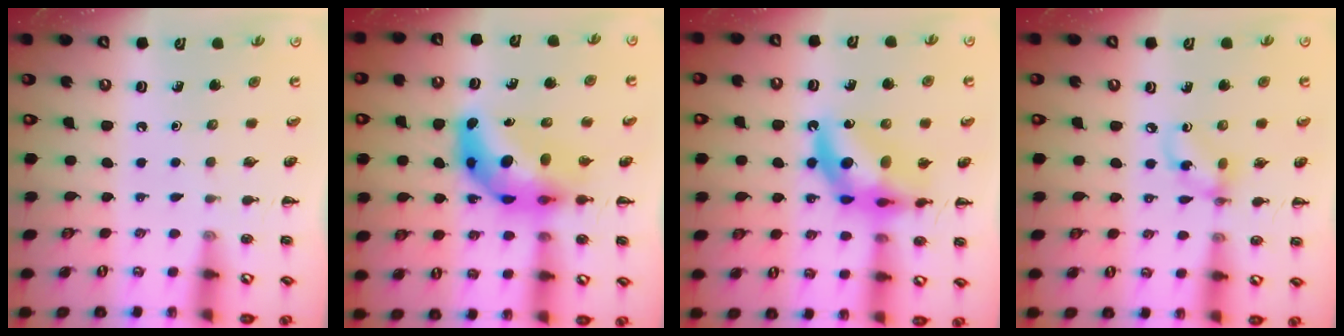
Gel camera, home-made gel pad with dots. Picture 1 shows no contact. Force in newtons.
{"total": 11.6, "press": 11.1, "slide": 3.3}
{"total": 13.7, "press": 13.1, "slide": 4.0}
{"total": 6.2, "press": 6.1, "slide": 0.8}